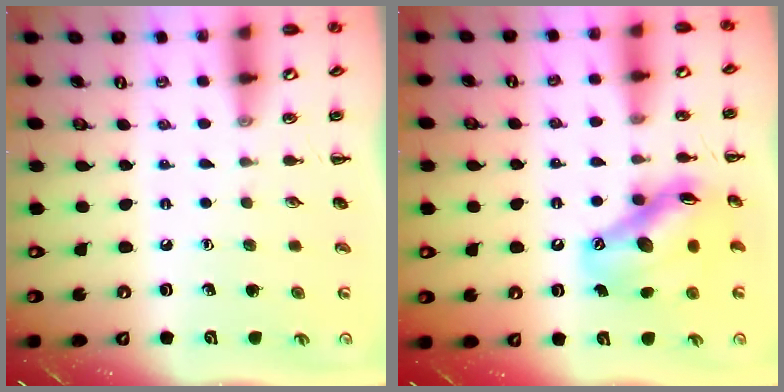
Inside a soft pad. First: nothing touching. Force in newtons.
{"total": 13.5, "press": 12.9, "slide": 3.8}